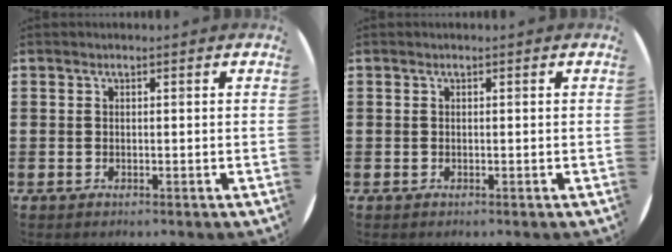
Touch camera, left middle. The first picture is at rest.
{"total": 0.0}